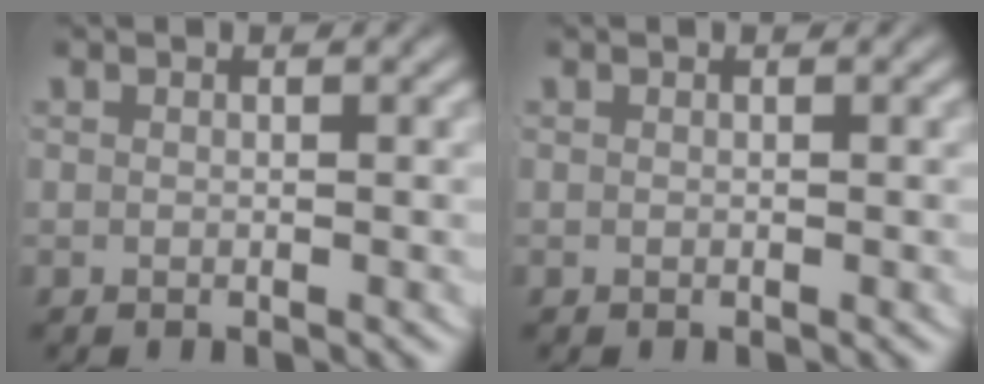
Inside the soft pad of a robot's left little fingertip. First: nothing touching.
{"total": 0.0}